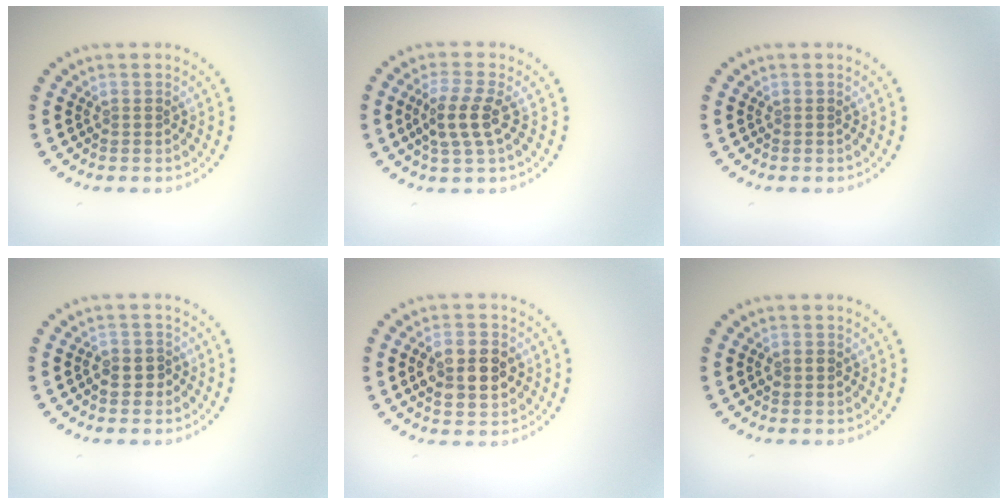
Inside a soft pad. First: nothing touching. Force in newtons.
{"total": 3.2, "press": 2.9, "slide": 1.4}
{"total": 0.0}
{"total": 1.6, "press": 1.4, "slide": 0.8}
{"total": 4.9, "press": 4.9, "slide": 0.2}
{"total": 1.3, "press": 1.3, "slide": 0.1}